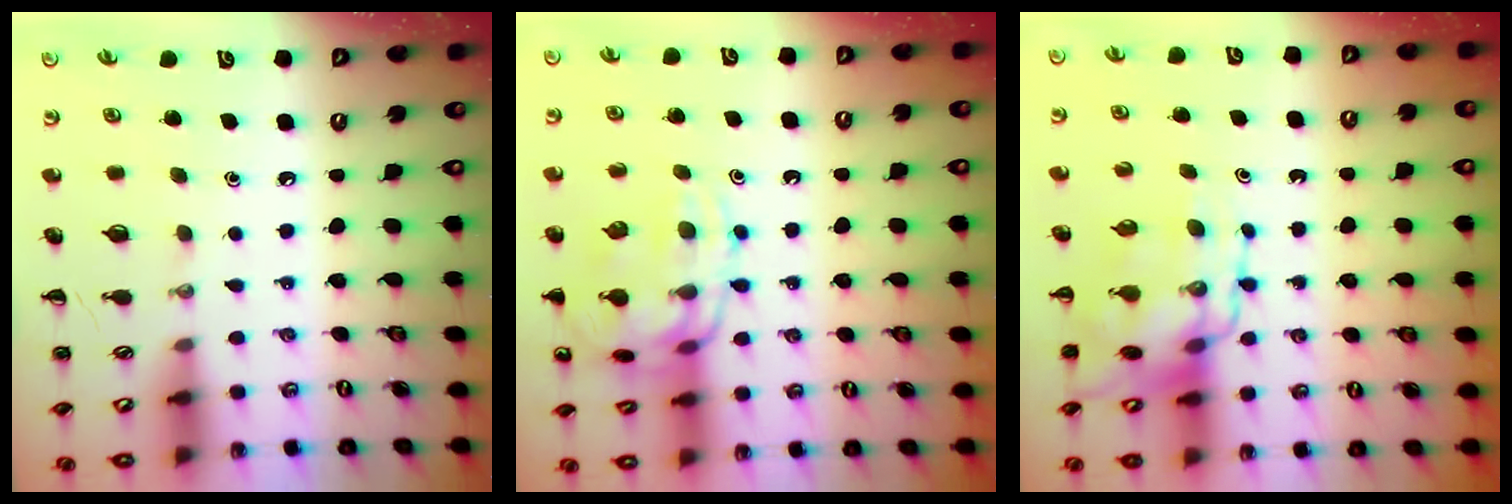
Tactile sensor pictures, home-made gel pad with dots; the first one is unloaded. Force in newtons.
{"total": 16.3, "press": 16.1, "slide": 2.3}
{"total": 11.0, "press": 10.7, "slide": 2.7}